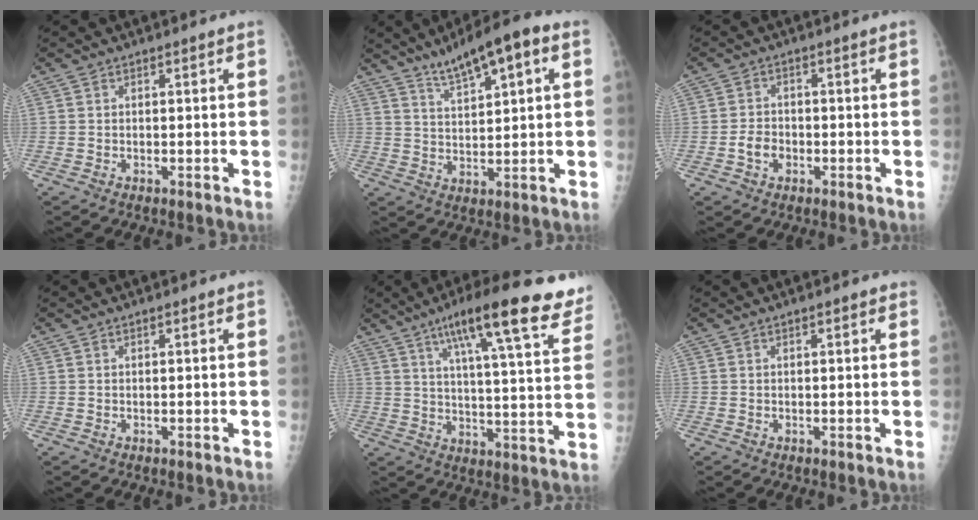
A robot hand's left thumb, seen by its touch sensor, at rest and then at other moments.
{"total": 10.6, "force": [5.8, 2.7, 8.5], "torque": [-0.123, -0.006, 0.093]}
{"total": 3.5, "force": [-1.4, 2.7, 1.8], "torque": [-0.022, 0.013, -0.025]}
{"total": 0.0}
{"total": 21.4, "force": [13.8, 3.8, 15.9], "torque": [-0.214, -0.036, 0.190]}
{"total": 0.8, "force": [0.5, 0.3, 0.6], "torque": [-0.010, -0.001, 0.004]}